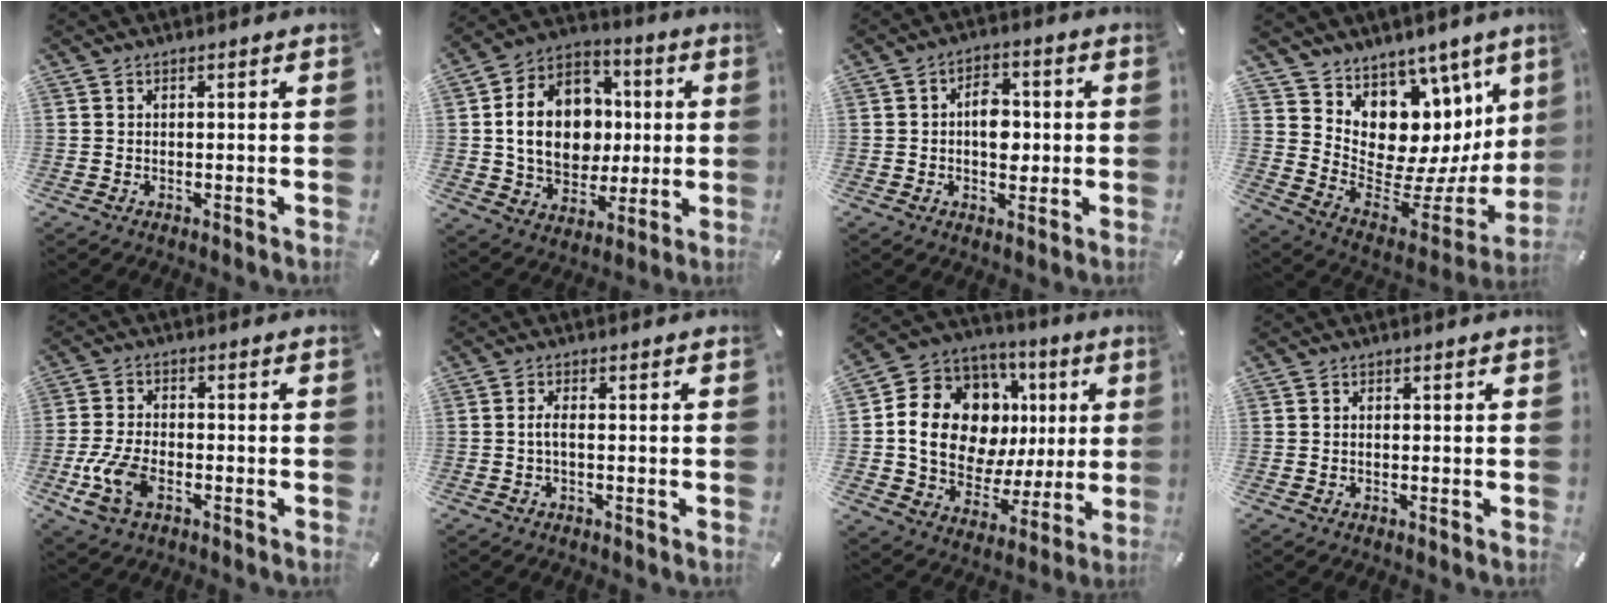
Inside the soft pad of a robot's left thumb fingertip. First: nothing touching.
{"total": 17.4, "force": [0.0, 14.4, 9.7], "torque": [-0.199, 0.013, 0.007]}
{"total": 7.3, "force": [-0.2, 4.9, 5.5], "torque": [-0.061, -0.001, -0.009]}
{"total": 10.1, "force": [5.2, 8.1, 3.2], "torque": [-0.031, -0.114, 0.100]}
{"total": 9.6, "force": [-3.7, 5.2, 7.1], "torque": [-0.161, 0.002, -0.067]}
{"total": 2.5, "force": [-0.4, 0.6, 2.4], "torque": [-0.053, 0.000, -0.011]}
{"total": 18.9, "force": [3.9, 14.6, 11.4], "torque": [-0.189, -0.021, 0.079]}
{"total": 0.8, "force": [-0.3, 0.4, 0.6], "torque": [-0.013, 0.000, -0.005]}